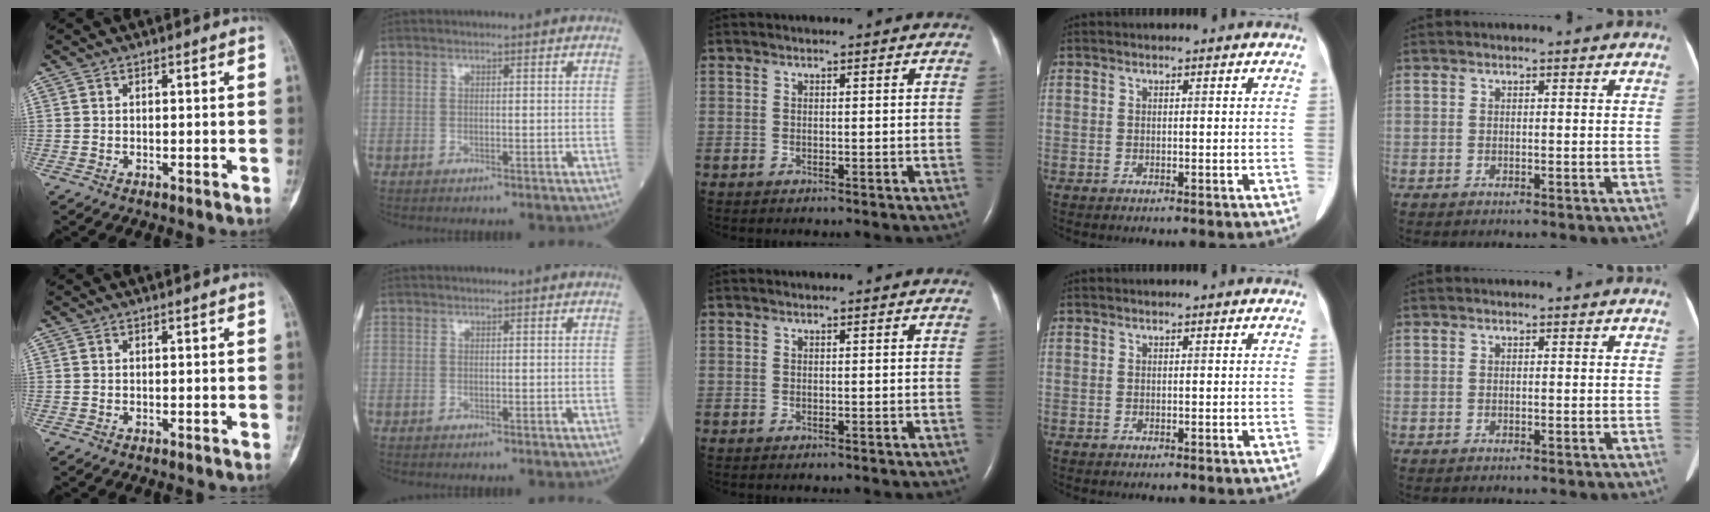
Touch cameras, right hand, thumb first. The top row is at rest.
{}